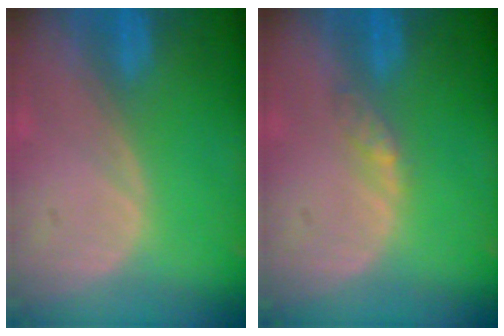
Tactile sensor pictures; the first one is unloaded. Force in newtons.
{"total": 2.2, "press": 1.9, "slide": 1.2}